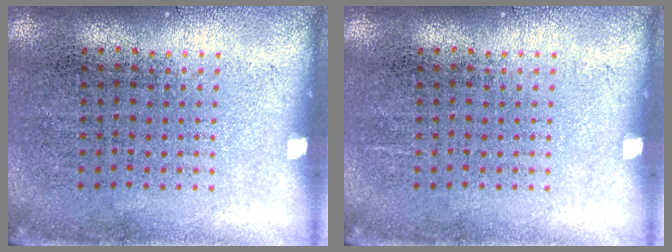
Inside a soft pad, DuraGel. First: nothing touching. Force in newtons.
{"total": 0.0}